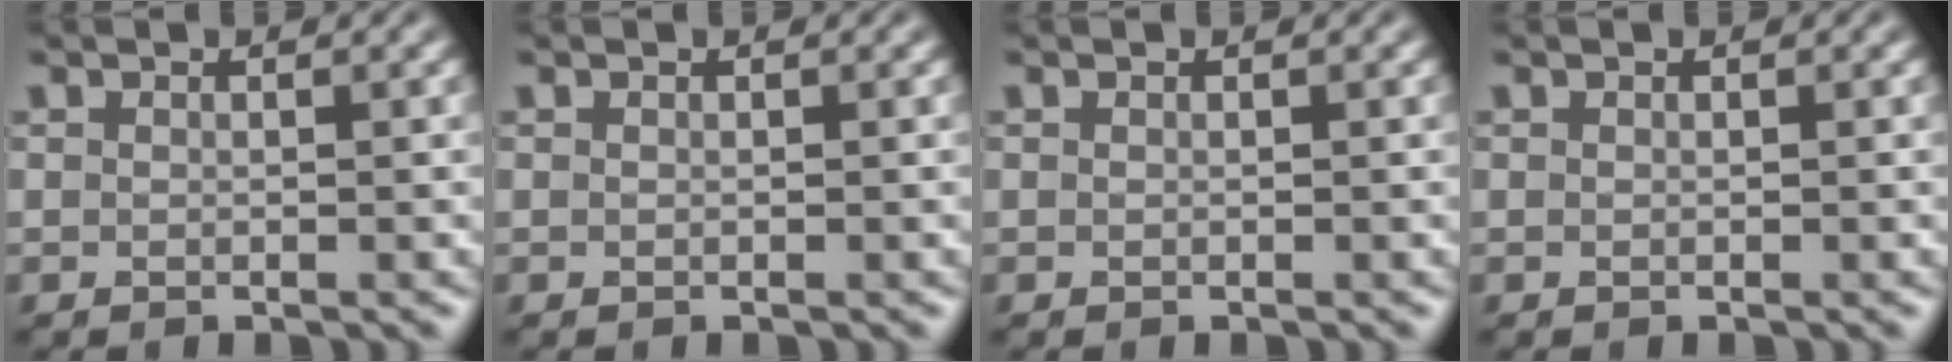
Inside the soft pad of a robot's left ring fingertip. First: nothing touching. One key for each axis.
{"total": 0.0}
{"total": 0.0}
{"total": 0.0}